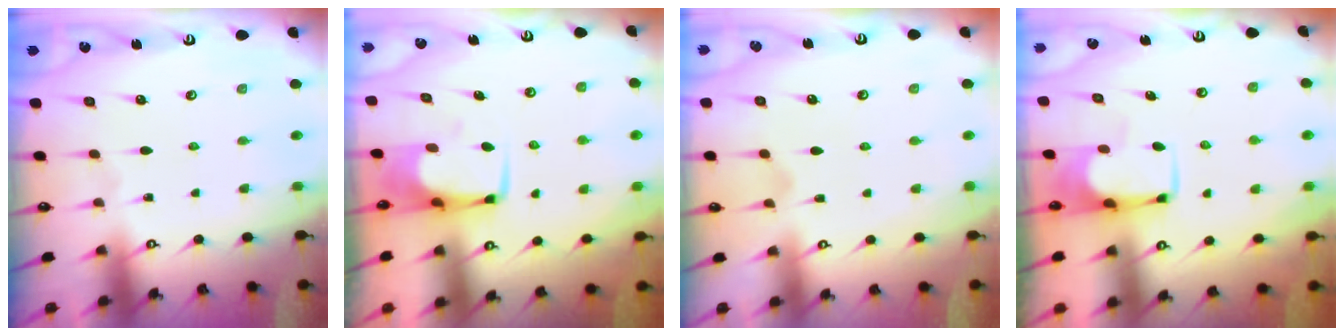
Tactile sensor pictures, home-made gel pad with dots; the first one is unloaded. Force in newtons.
{"total": 1.0, "press": 0.8, "slide": 0.7}
{"total": 1.2, "press": 0.3, "slide": 1.1}
{"total": 3.6, "press": 3.6, "slide": 0.2}